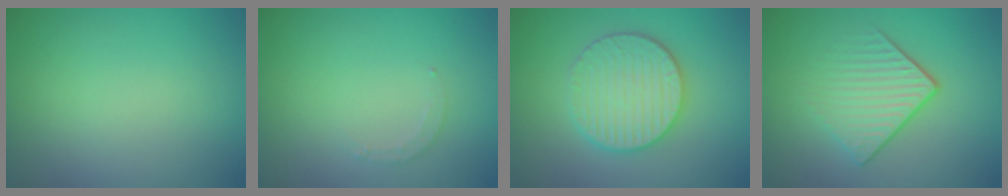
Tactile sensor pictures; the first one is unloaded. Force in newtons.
{"total": 0.9, "press": 0.9, "slide": 0.2}
{"total": 4.4, "press": 4.3, "slide": 0.9}
{"total": 4.2, "press": 2.7, "slide": 3.2}